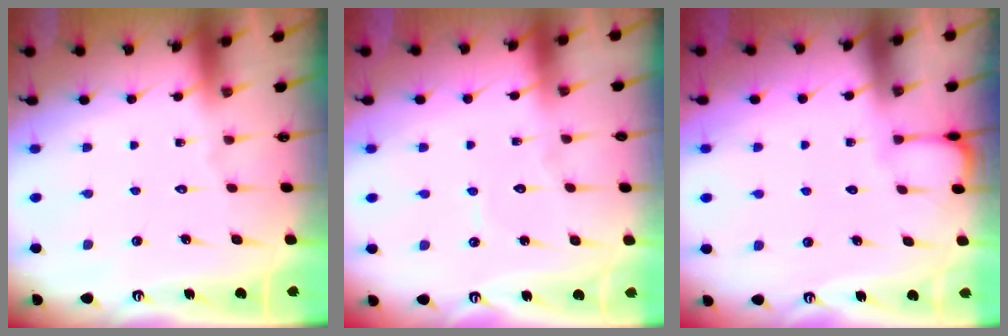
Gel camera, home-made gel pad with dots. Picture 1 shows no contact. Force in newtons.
{"total": 3.4, "press": 3.4, "slide": 0.3}
{"total": 0.8, "press": 0.8, "slide": 0.0}